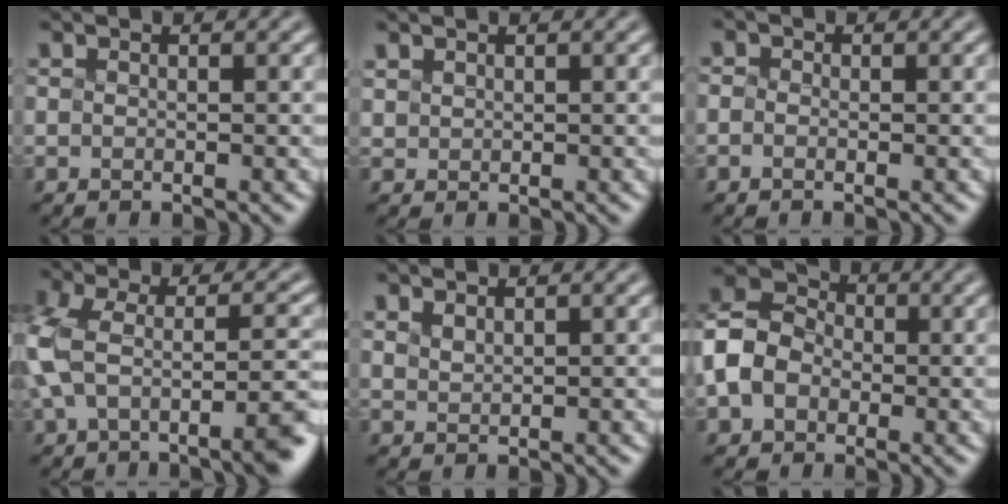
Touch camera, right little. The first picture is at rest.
{"total": 1.7, "force": [0.1, -1.0, -1.4], "torque": [0.000, -0.007, 0.034]}
{"total": 2.6, "force": [-1.6, -1.2, -1.6], "torque": [0.004, -0.017, -0.003]}
{"total": 6.4, "force": [-3.7, 1.8, 4.9], "torque": [-0.127, -0.021, -0.041]}
{"total": 1.4, "force": [0.0, -0.8, -1.1], "torque": [0.001, -0.014, 0.030]}
{"total": 4.4, "force": [-2.5, 3.3, 1.5], "torque": [-0.062, -0.001, -0.033]}